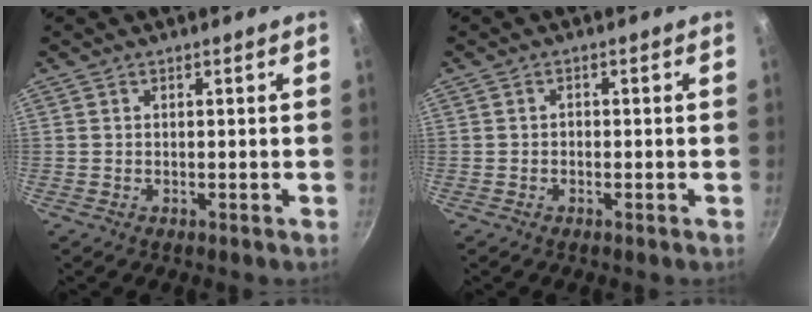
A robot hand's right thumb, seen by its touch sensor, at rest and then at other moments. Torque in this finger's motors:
{"motor_torque": [0.07, -0.11, -0.21, -0.04, 0.03]}